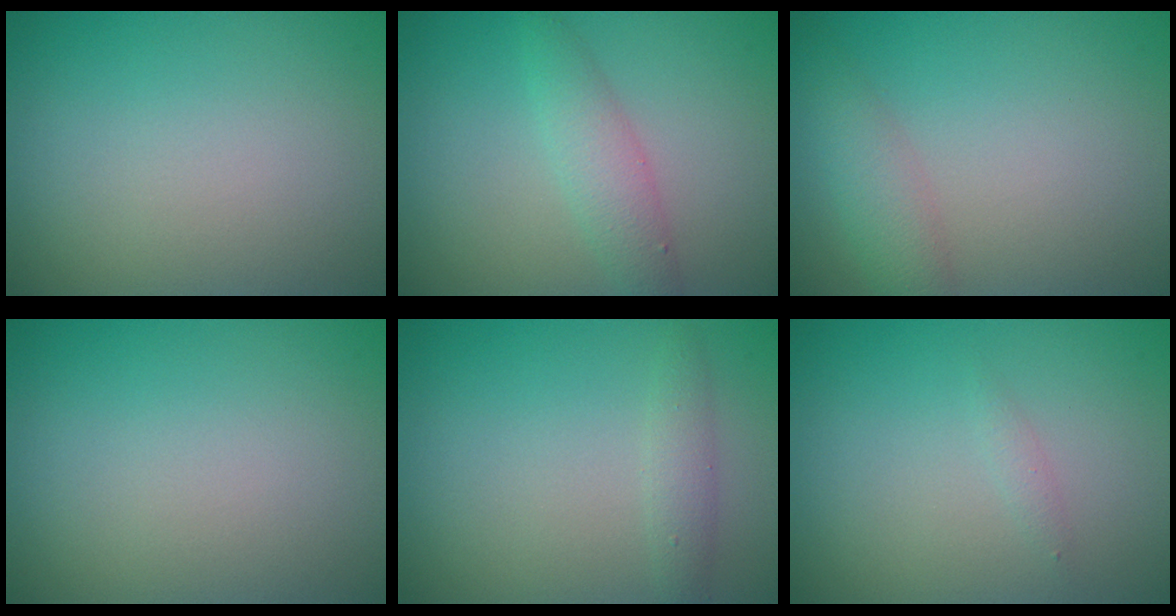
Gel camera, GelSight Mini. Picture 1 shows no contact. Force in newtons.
{"total": 2.4, "press": 2.4, "slide": 0.1}
{"total": 2.5, "press": 2.5, "slide": 0.1}
{"total": 0.0}
{"total": 1.4, "press": 1.4, "slide": 0.1}
{"total": 0.6, "press": 0.6, "slide": 0.0}